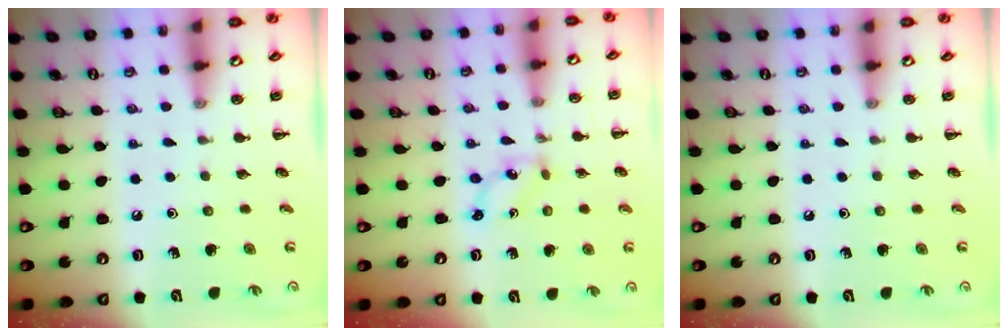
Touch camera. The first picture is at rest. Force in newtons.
{"total": 1.4, "press": 1.4, "slide": 0.3}
{"total": 0.0}